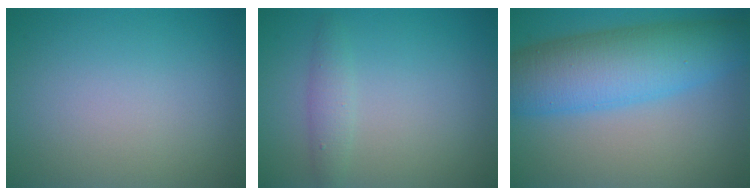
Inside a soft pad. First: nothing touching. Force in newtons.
{"total": 1.6, "press": 1.6, "slide": 0.0}
{"total": 8.9, "press": 8.9, "slide": 0.0}